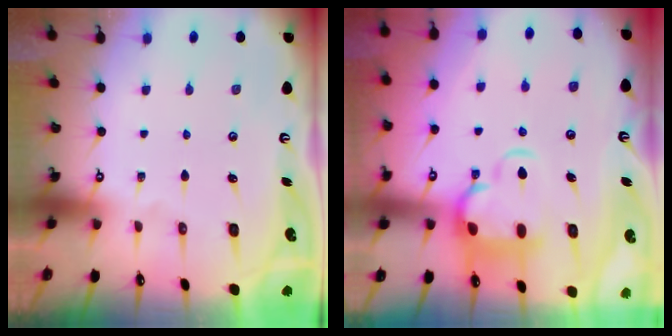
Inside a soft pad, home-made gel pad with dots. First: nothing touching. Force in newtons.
{"total": 4.6, "press": 4.3, "slide": 1.6}